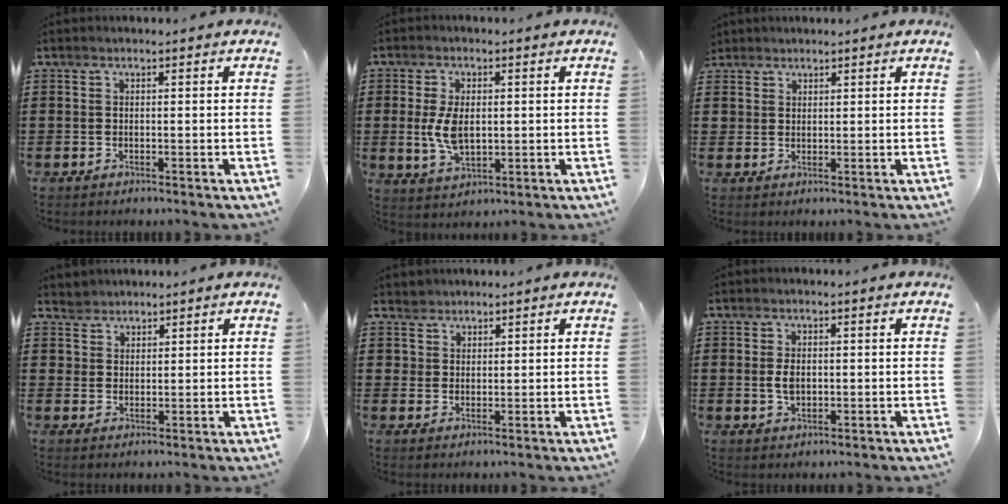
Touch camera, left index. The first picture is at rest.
{"total": 6.3, "force": [0.4, 3.4, 5.2], "torque": [-0.123, 0.002, 0.002]}
{"total": 2.3, "force": [1.7, 1.6, -0.1], "torque": [-0.009, 0.009, 0.032]}
{"total": 2.5, "force": [2.0, 1.4, -0.4], "torque": [-0.001, 0.006, 0.040]}
{"total": 2.6, "force": [1.8, 1.7, -0.4], "torque": [-0.003, 0.005, 0.037]}
{"total": 3.1, "force": [0.2, 1.8, 2.5], "torque": [-0.058, 0.002, 0.000]}